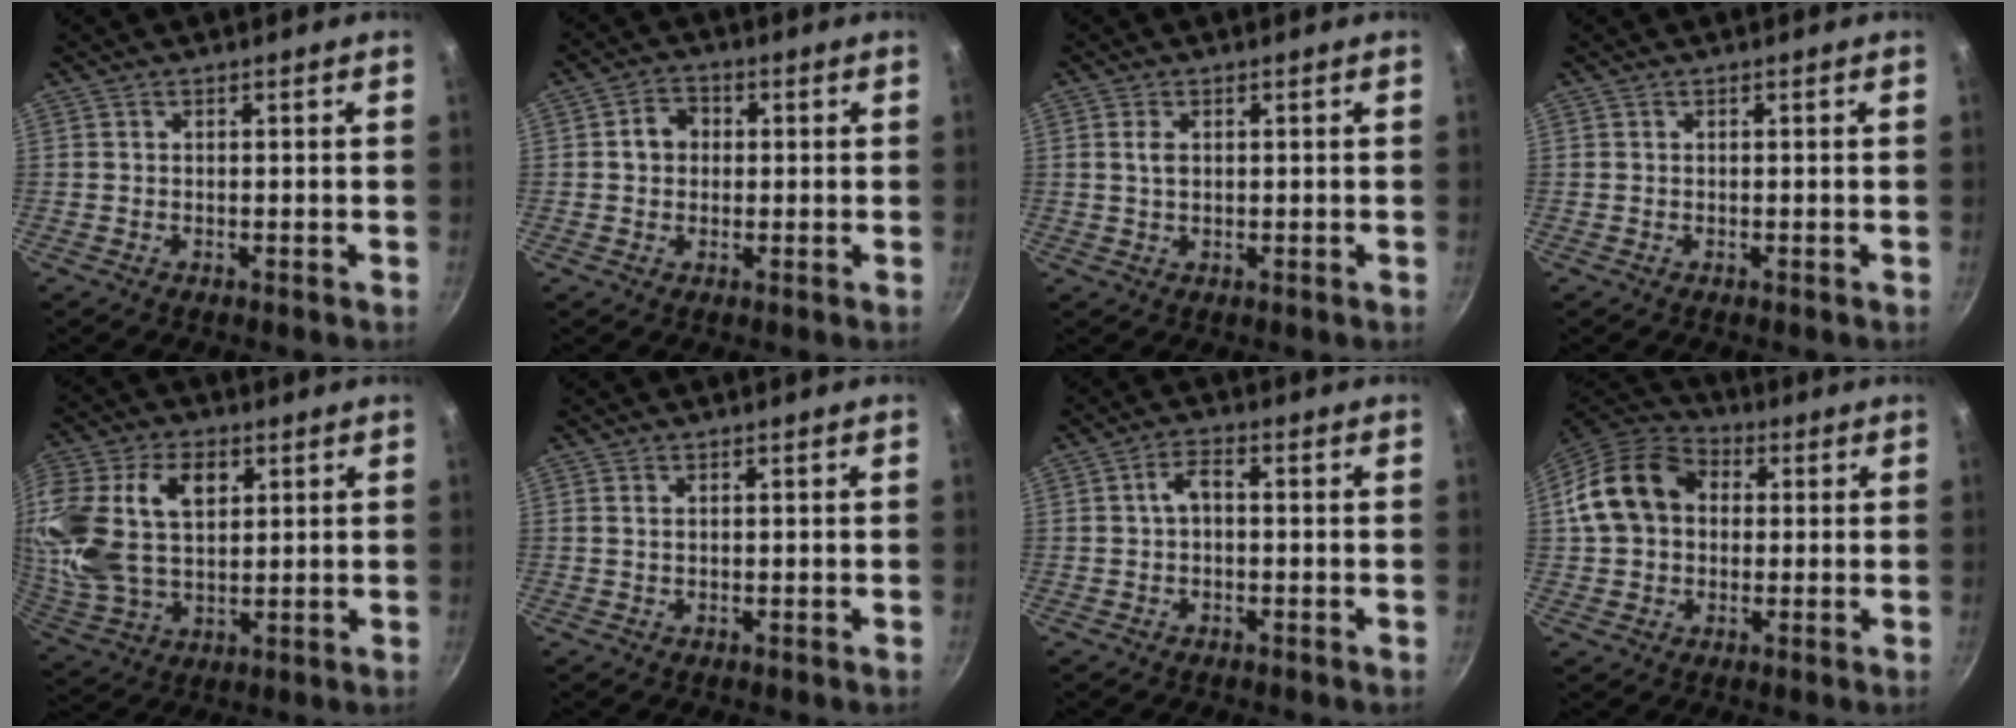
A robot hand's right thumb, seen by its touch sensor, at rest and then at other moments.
{"total": 4.7, "force": [0.5, 4.0, 2.4], "torque": [-0.012, 0.011, 0.002]}
{"total": 2.4, "force": [0.6, 1.5, 1.8], "torque": [-0.032, 0.000, 0.010]}
{"total": 0.0}
{"total": 22.0, "force": [6.5, 14.3, 15.4], "torque": [-0.331, 0.003, 0.126]}
{"total": 0.9, "force": [0.3, 0.5, 0.7], "torque": [-0.012, 0.001, 0.005]}
{"total": 3.5, "force": [-0.1, 2.0, 2.9], "torque": [-0.051, 0.018, -0.003]}
{"total": 14.7, "force": [2.1, 11.5, 8.9], "torque": [-0.137, 0.031, 0.022]}